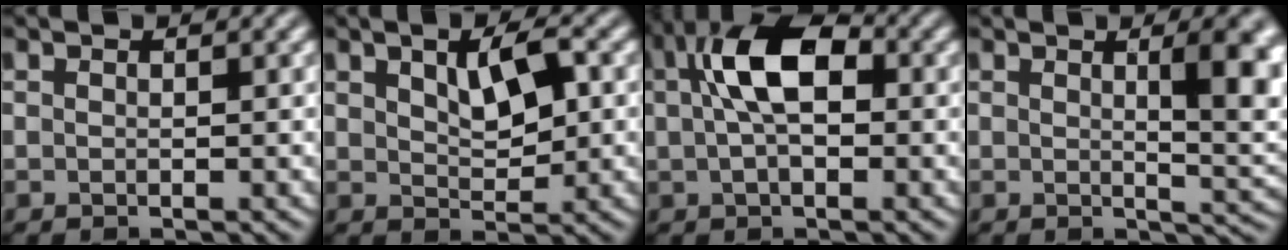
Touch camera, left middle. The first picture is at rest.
{"total": 3.4, "force": [1.1, 1.3, 3.0], "torque": [-0.065, 0.001, 0.023]}
{"total": 7.0, "force": [1.4, 3.5, 5.8], "torque": [-0.112, 0.018, 0.018]}
{"total": 6.8, "force": [1.7, 2.0, 6.3], "torque": [-0.065, -0.002, 0.030]}